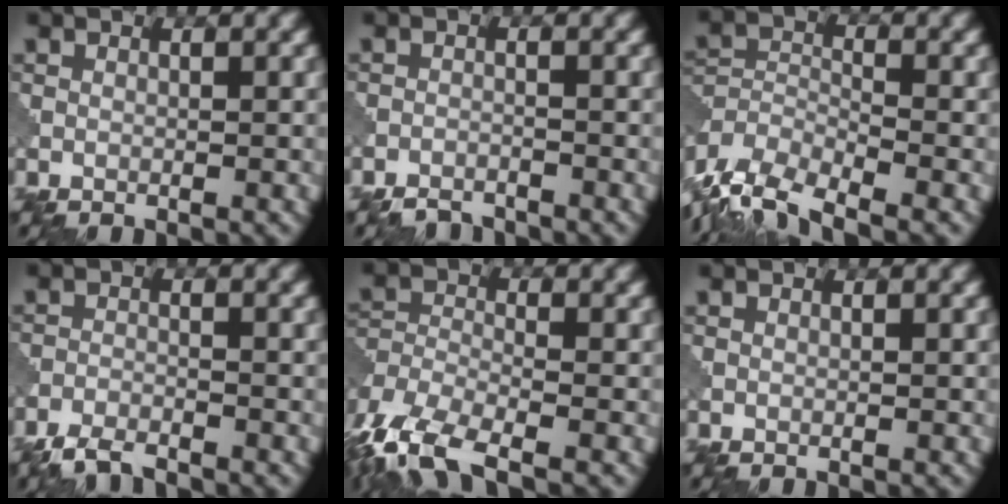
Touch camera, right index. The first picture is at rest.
{"total": 2.3, "force": [-2.1, 0.6, 0.4], "torque": [-0.004, -0.002, -0.043]}
{"total": 7.9, "force": [-6.3, 2.8, 3.9], "torque": [-0.067, -0.009, -0.122]}
{"total": 3.2, "force": [-2.9, 0.6, 1.2], "torque": [-0.026, -0.006, -0.064]}
{"total": 9.8, "force": [-6.7, 3.9, 5.9], "torque": [-0.129, -0.024, -0.133]}
{"total": 0.0}